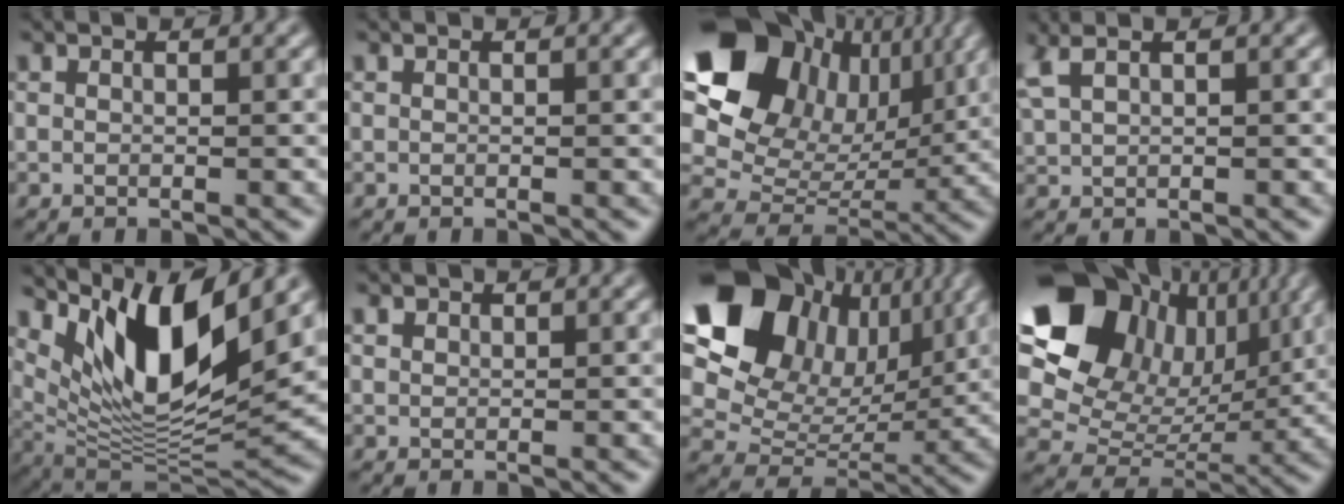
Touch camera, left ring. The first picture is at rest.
{"total": 0.0}
{"total": 13.4, "force": [5.7, 9.9, 6.9], "torque": [-0.160, 0.037, 0.111]}
{"total": 2.8, "force": [1.1, 1.4, 2.1], "torque": [-0.065, 0.022, 0.032]}
{"total": 10.8, "force": [5.2, 3.6, 8.7], "torque": [-0.151, -0.006, 0.110]}
{"total": 0.7, "force": [0.4, 0.5, 0.2], "torque": [-0.010, 0.007, 0.012]}
{"total": 13.8, "force": [6.0, 10.0, 7.3], "torque": [-0.171, 0.039, 0.117]}
{"total": 15.6, "force": [6.3, 11.7, 8.2], "torque": [-0.205, 0.047, 0.125]}